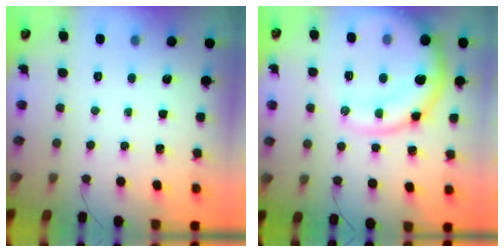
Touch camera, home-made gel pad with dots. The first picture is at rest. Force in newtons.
{"total": 16.1, "press": 15.8, "slide": 3.0}